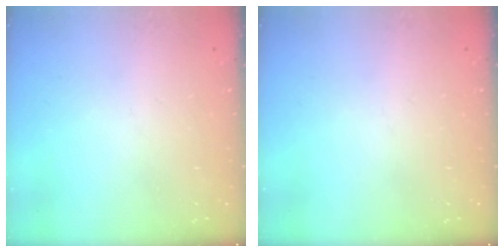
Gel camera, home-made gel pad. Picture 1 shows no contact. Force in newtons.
{"total": 0.0}